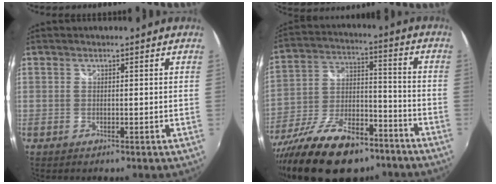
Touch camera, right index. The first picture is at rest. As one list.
[{"total": 22.1, "force": [-15.1, 9.7, 12.8], "torque": [-0.252, -0.017, -0.245]}]